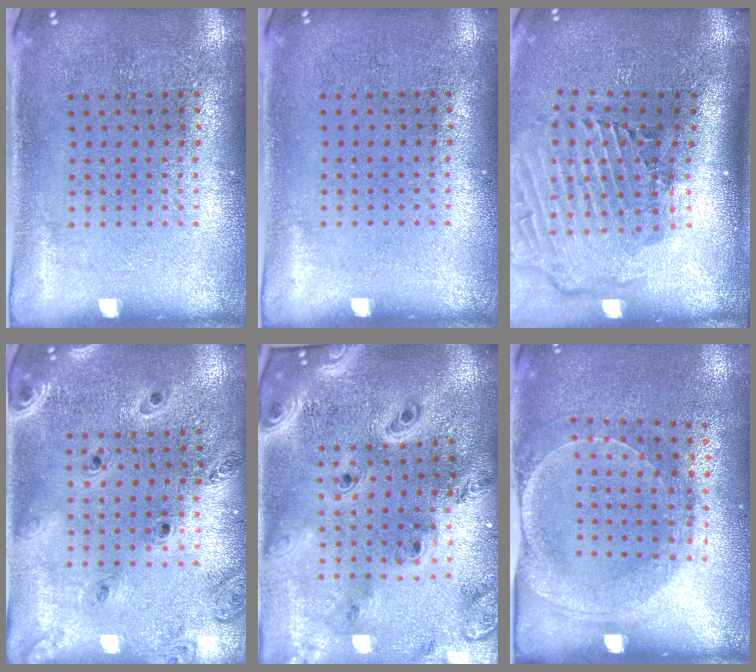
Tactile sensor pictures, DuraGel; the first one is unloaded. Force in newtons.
{"total": 0.0}
{"total": 2.9, "press": 2.0, "slide": 2.1}
{"total": 1.3, "press": 1.3, "slide": 0.1}
{"total": 4.2, "press": 3.1, "slide": 2.8}
{"total": 1.5, "press": 1.5, "slide": 0.3}